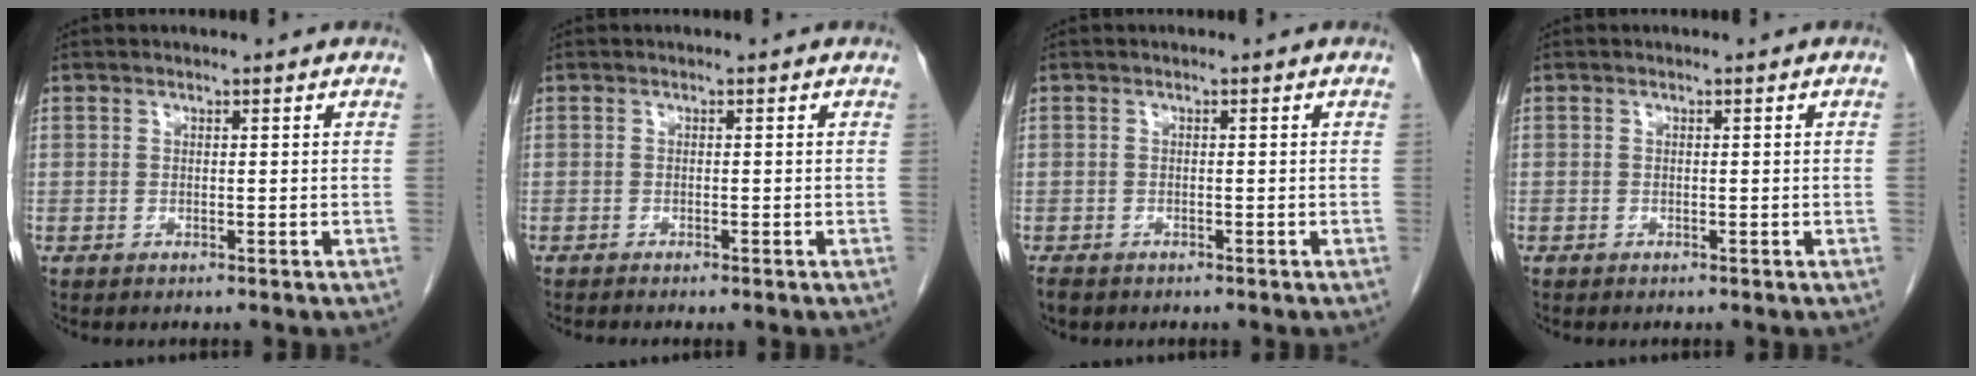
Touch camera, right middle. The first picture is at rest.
{"total": 1.7, "force": [-1.4, 0.2, 1.0], "torque": [-0.014, -0.004, -0.017]}
{"total": 2.4, "force": [-1.9, 1.2, 1.0], "torque": [-0.022, -0.005, -0.026]}
{"total": 0.0}